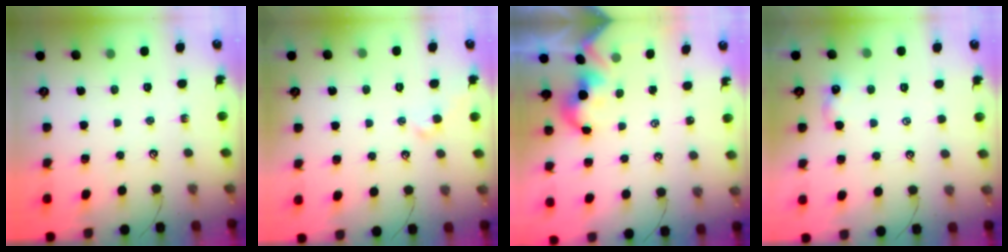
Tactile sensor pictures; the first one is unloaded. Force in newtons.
{"total": 1.9, "press": 1.9, "slide": 0.4}
{"total": 1.9, "press": 1.9, "slide": 0.2}
{"total": 1.6, "press": 1.6, "slide": 0.4}